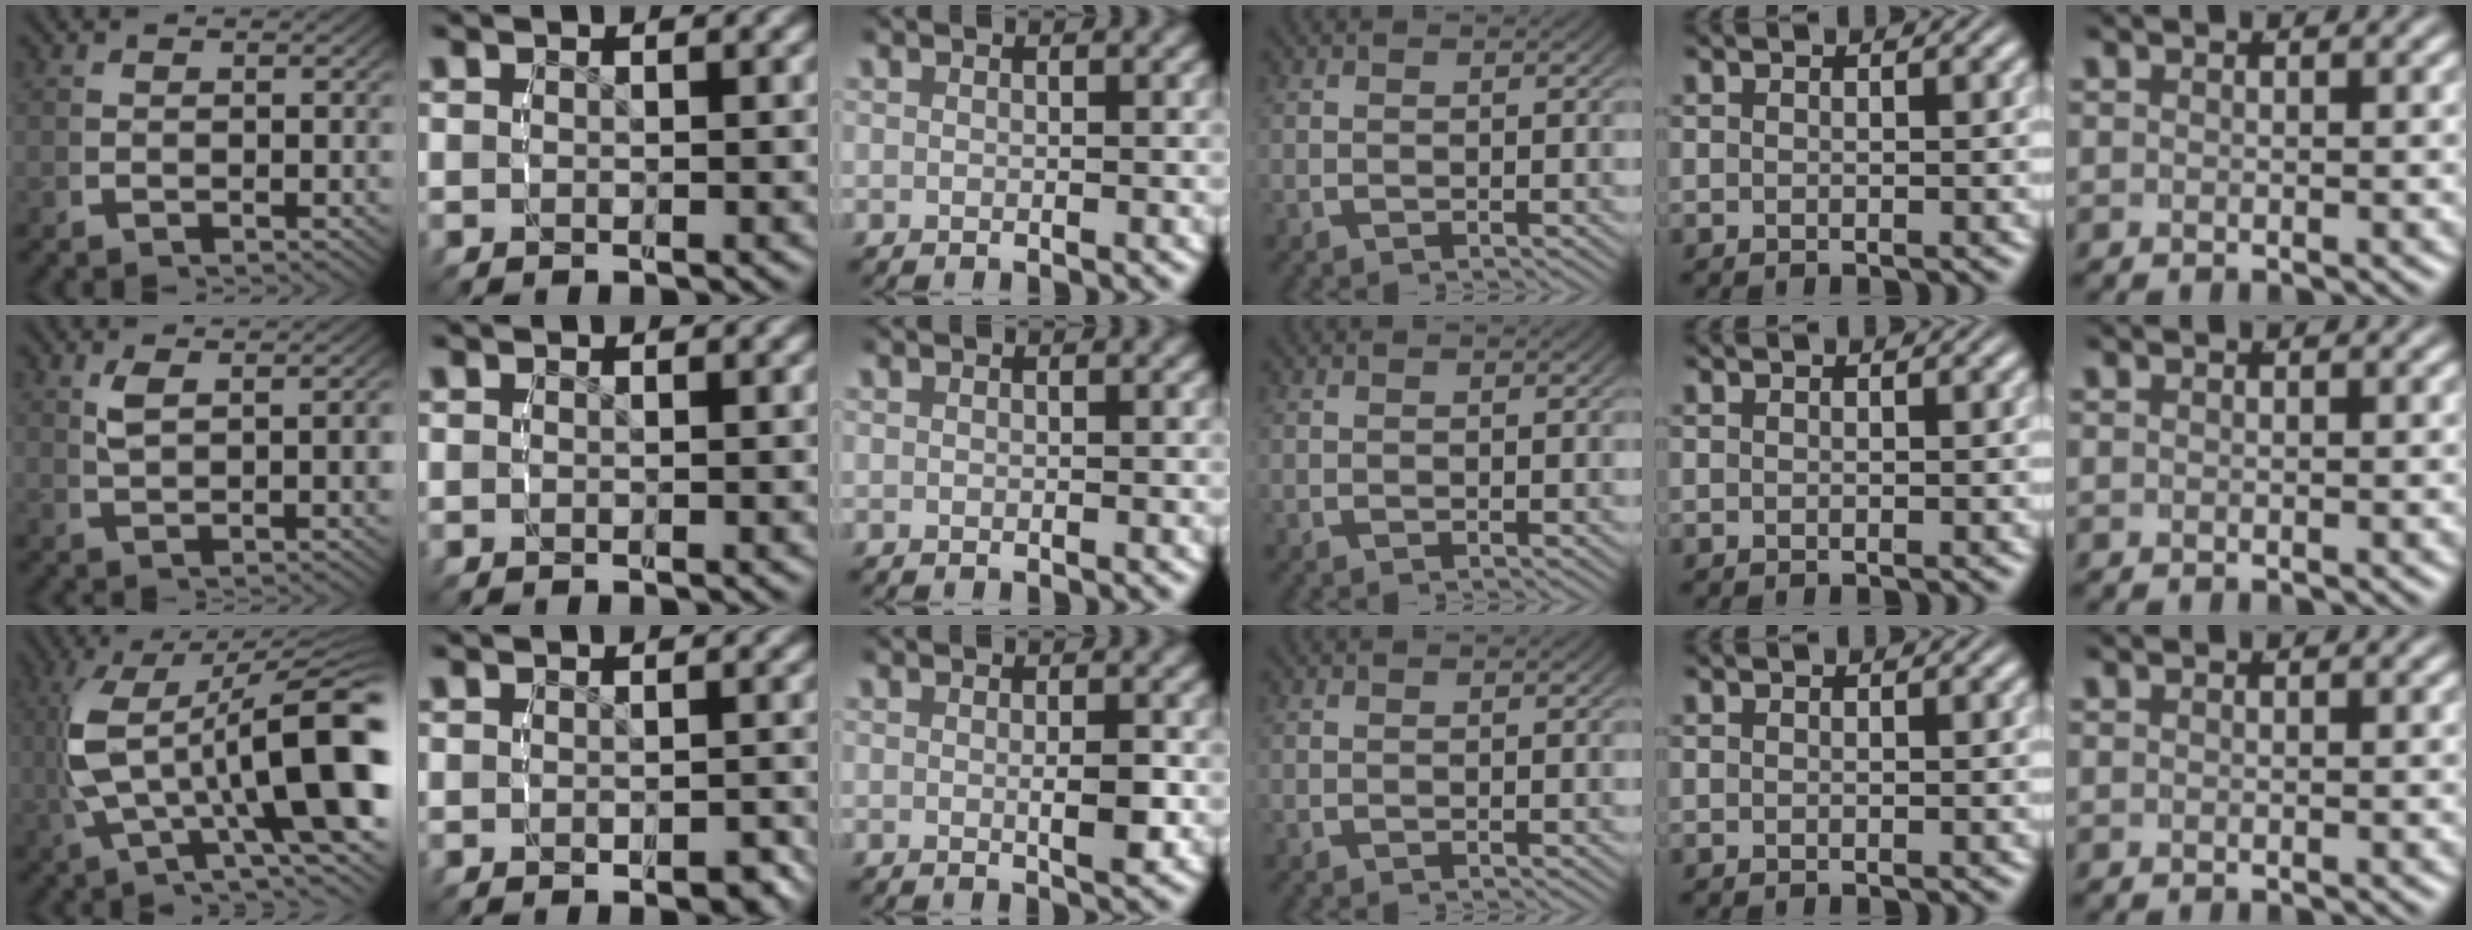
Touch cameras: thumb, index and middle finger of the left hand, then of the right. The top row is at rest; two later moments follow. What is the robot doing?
{"motion": "lift_and_place", "object": "button"}